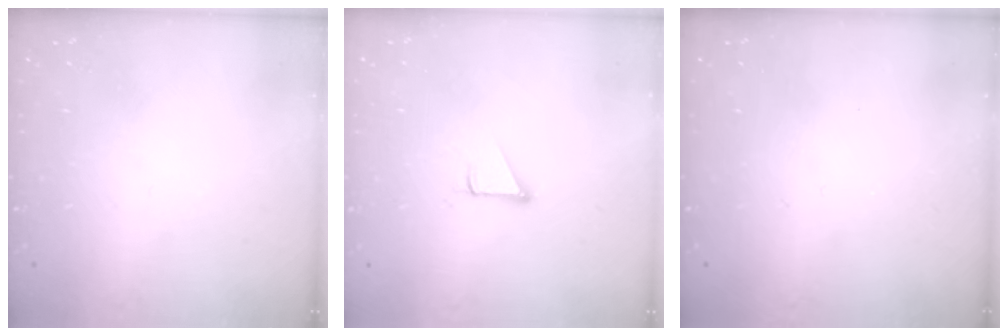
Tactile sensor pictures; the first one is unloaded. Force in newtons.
{"total": 1.6, "press": 1.6, "slide": 0.2}
{"total": 0.0}